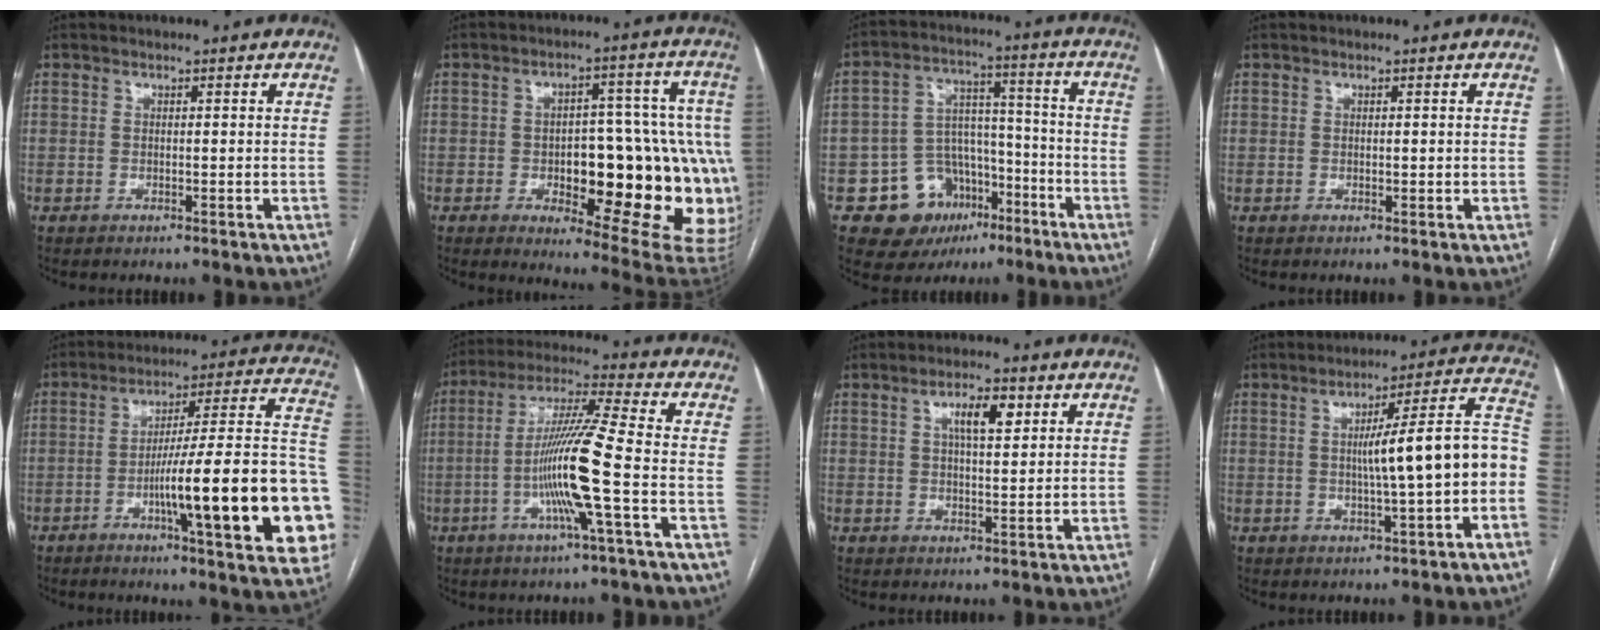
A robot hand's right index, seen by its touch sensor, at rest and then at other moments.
{"total": 22.8, "force": [-3.1, 7.7, 21.3], "torque": [-0.188, 0.030, -0.010]}
{"total": 11.8, "force": [-6.0, 9.3, 4.2], "torque": [-0.056, 0.047, -0.083]}
{"total": 0.8, "force": [0.2, 0.6, 0.6], "torque": [-0.006, -0.001, 0.004]}
{"total": 24.9, "force": [-6.6, 2.0, 23.9], "torque": [-0.239, 0.017, -0.091]}
{"total": 13.1, "force": [-3.2, -1.1, 12.6], "torque": [-0.241, -0.003, -0.068]}
{"total": 5.1, "force": [2.1, 1.4, 4.4], "torque": [-0.079, 0.007, 0.035]}
{"total": 13.0, "force": [-1.5, 0.4, 13.0], "torque": [-0.173, 0.033, -0.020]}